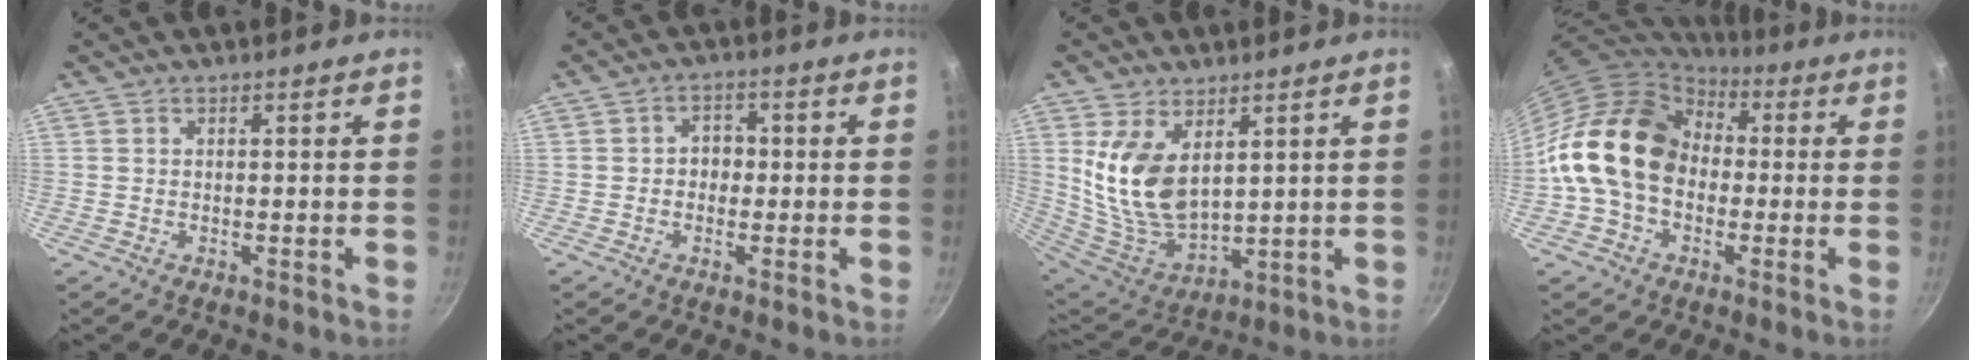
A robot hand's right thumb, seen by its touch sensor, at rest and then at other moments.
{"total": 3.3, "force": [-0.4, 2.8, 1.8], "torque": [0.000, 0.010, -0.010]}
{"total": 14.2, "force": [4.3, 8.2, 10.7], "torque": [-0.197, -0.048, 0.101]}
{"total": 18.1, "force": [-0.4, 13.9, 11.6], "torque": [-0.179, 0.046, -0.021]}